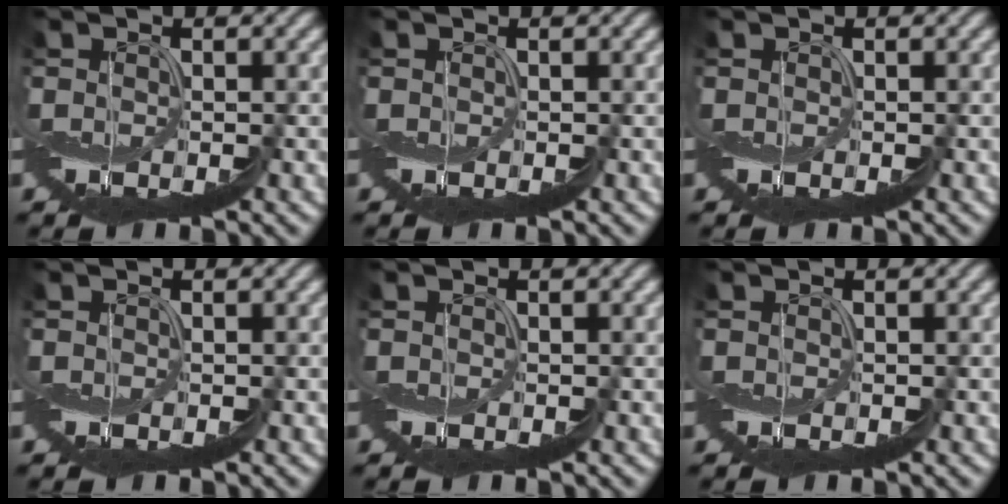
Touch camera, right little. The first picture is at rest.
{"total": 0.0}
{"total": 0.0}
{"total": 0.0}
{"total": 0.0}
{"total": 0.0}